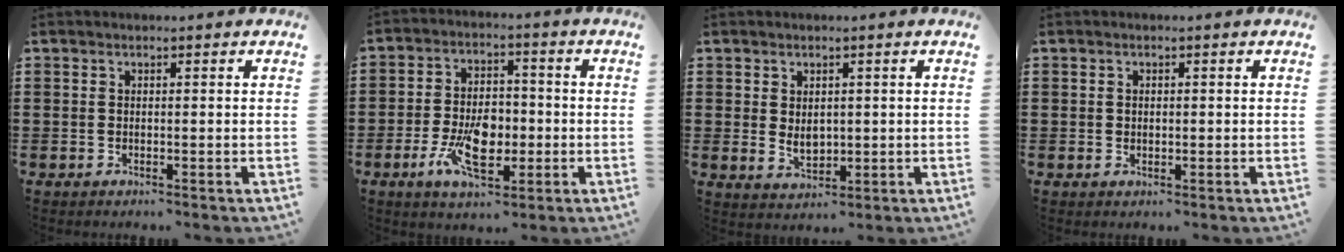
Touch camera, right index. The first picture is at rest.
{"total": 9.1, "force": [-2.6, 5.0, 7.1], "torque": [-0.144, -0.001, -0.049]}
{"total": 3.0, "force": [0.4, 2.1, 2.1], "torque": [-0.036, 0.002, 0.006]}
{"total": 0.8, "force": [0.4, 0.6, 0.3], "torque": [-0.007, 0.006, 0.007]}